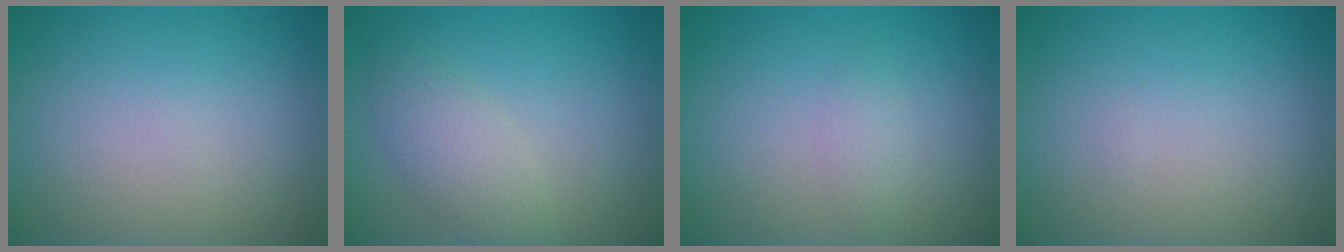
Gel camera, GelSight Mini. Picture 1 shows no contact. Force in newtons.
{"total": 3.1, "press": 3.1, "slide": 0.1}
{"total": 1.2, "press": 1.2, "slide": 0.1}
{"total": 0.0}